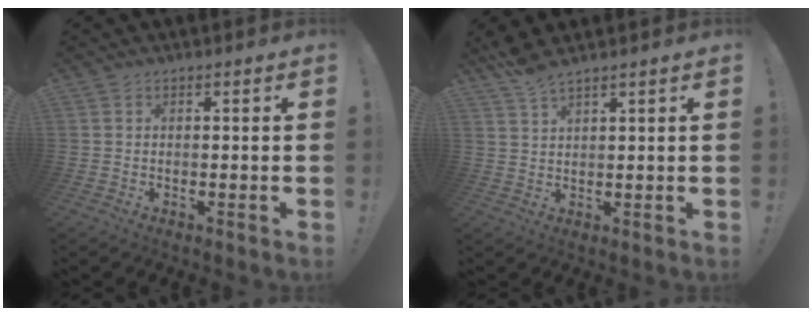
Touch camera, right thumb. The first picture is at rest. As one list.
[{"total": 4.2, "force": [3.9, 0.4, 1.6], "torque": [-0.045, -0.016, 0.073]}]